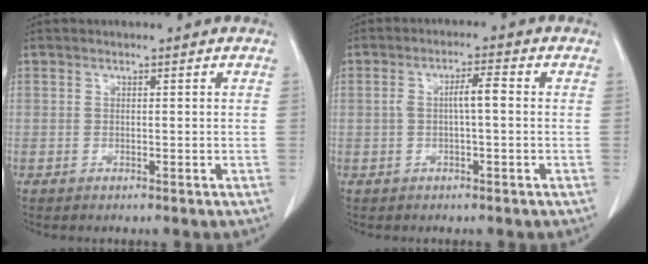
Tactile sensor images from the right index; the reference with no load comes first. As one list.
[{"total": 3.6, "force": [-0.2, 0.6, 3.5], "torque": [-0.063, 0.013, -0.001]}]